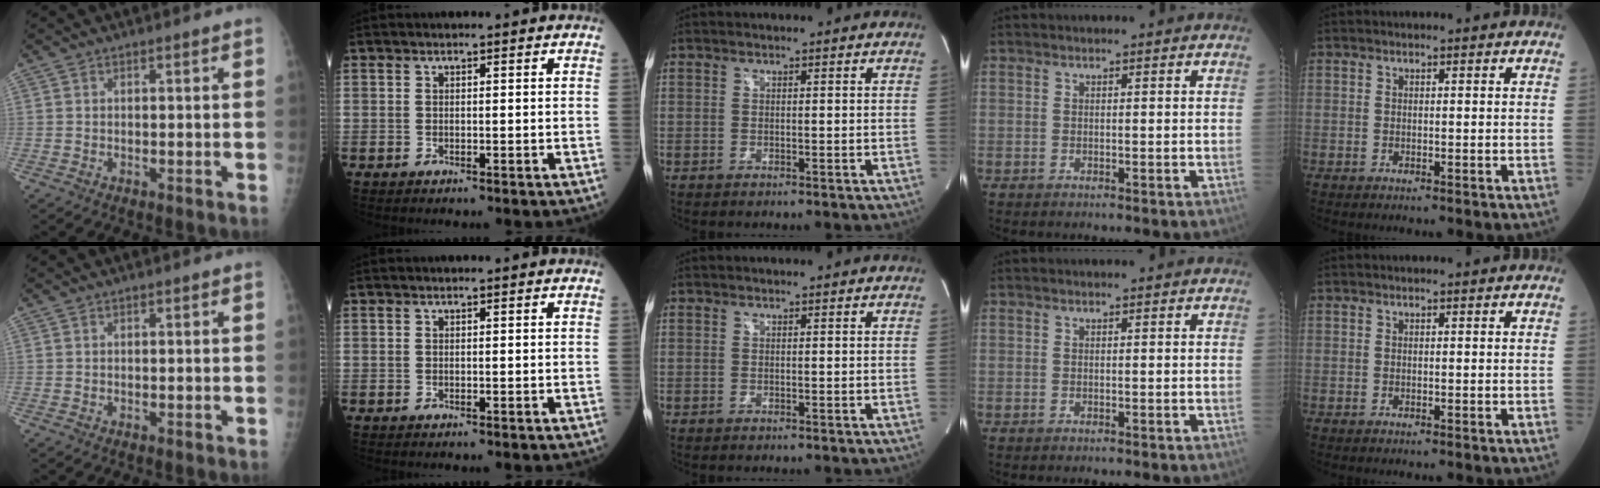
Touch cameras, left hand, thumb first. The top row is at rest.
{}